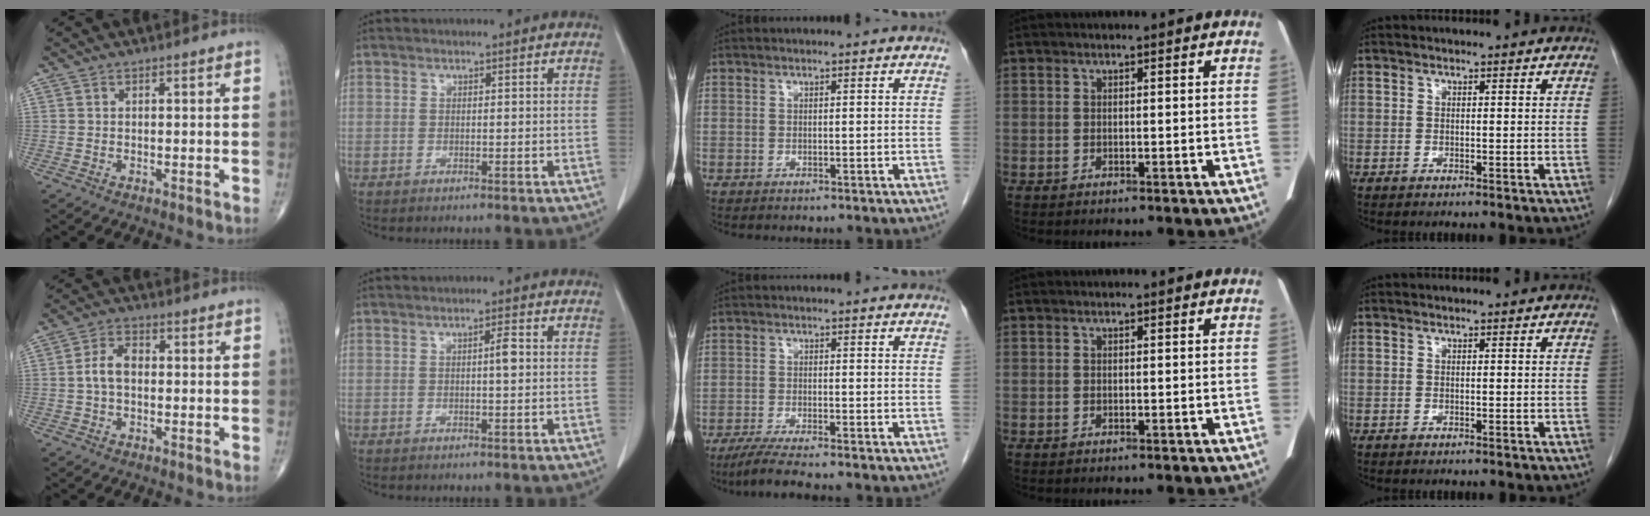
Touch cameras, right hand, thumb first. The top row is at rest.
{"thumb": {"total": 4.8, "force": [-0.2, 2.9, 3.8], "torque": [-0.073, 0.017, -0.010]}, "index": {"total": 1.9, "force": [0.1, 0.2, 1.9], "torque": [-0.031, 0.002, 0.002]}, "middle": {"total": 5.3, "force": [-4.3, -0.3, 3.1], "torque": [-0.055, -0.016, -0.076]}}